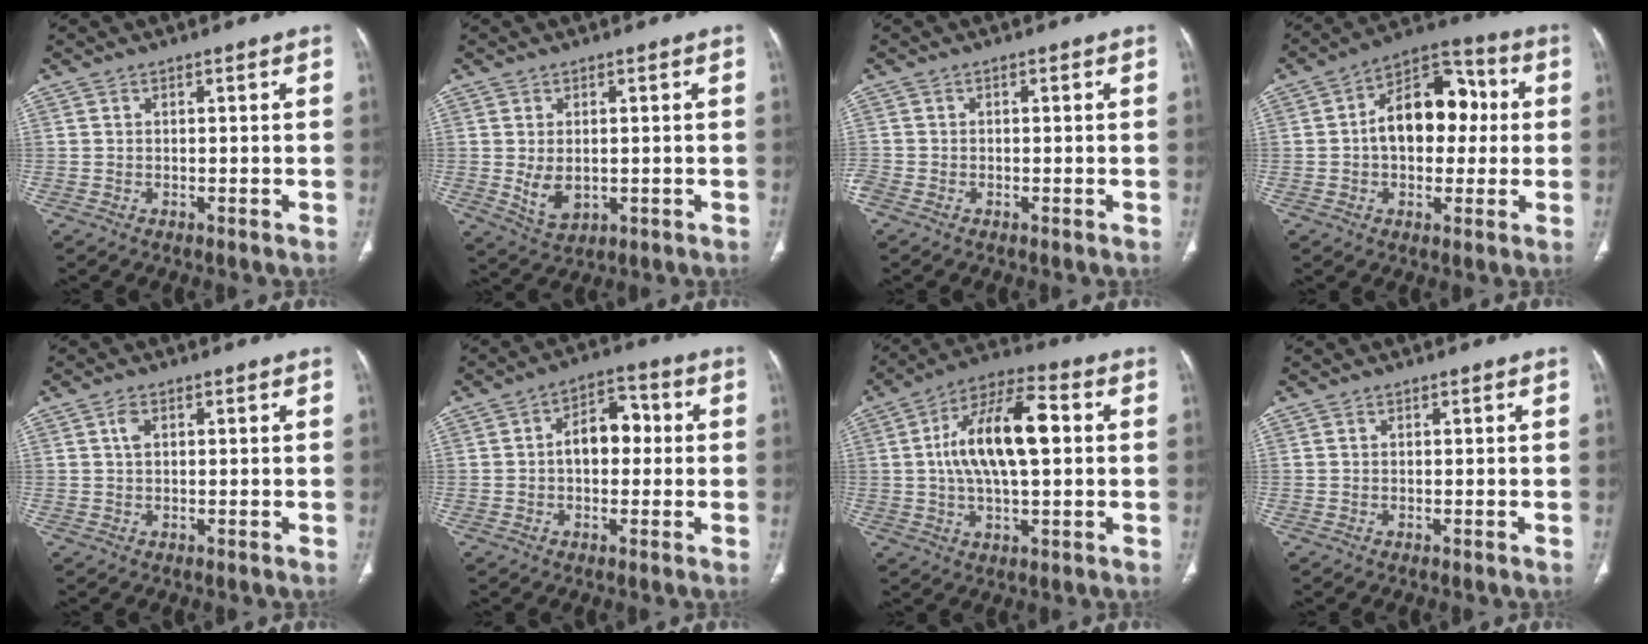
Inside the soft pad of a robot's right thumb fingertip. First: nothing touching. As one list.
[{"total": 5.1, "force": [-0.2, 3.3, 3.9], "torque": [-0.063, -0.011, 0.012]}, {"total": 1.4, "force": [-0.7, 0.9, 0.7], "torque": [-0.020, -0.002, -0.017]}, {"total": 15.0, "force": [1.1, 9.8, 11.3], "torque": [-0.129, 0.035, 0.008]}, {"total": 2.3, "force": [0.8, 1.3, 1.7], "torque": [-0.032, 0.005, 0.016]}, {"total": 8.2, "force": [0.3, 5.4, 6.1], "torque": [-0.068, 0.026, -0.003]}, {"total": 16.2, "force": [1.9, 7.2, 14.4], "torque": [-0.253, 0.022, 0.028]}, {"total": 0.0}]